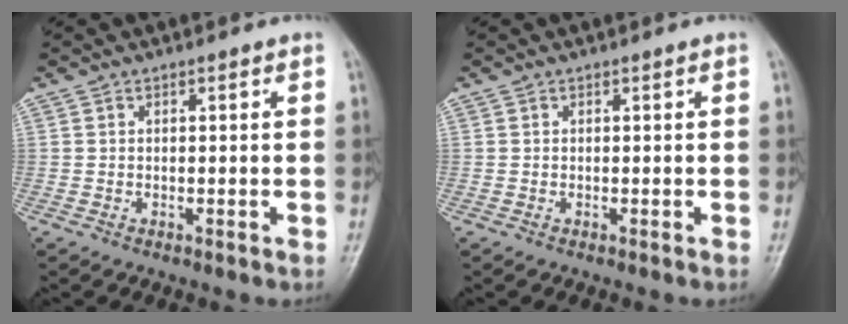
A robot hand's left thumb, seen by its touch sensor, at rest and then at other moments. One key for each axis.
{"total": 0.0}